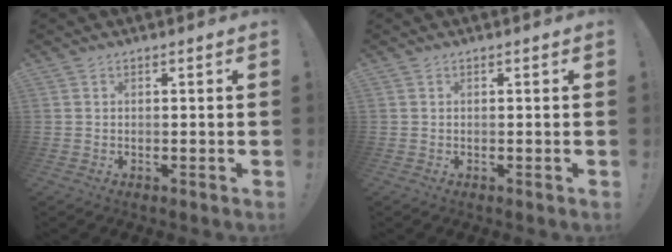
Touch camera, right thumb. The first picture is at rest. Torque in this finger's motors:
{"motor_torque": [0.02, 0.00, 0.02, 0.00, 0.03]}